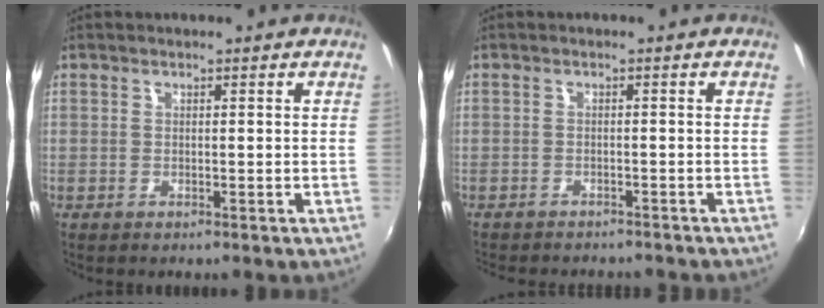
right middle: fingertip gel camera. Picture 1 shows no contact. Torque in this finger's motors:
{"motor_torque": [0.98, -1.16, 0.08, 0.08]}